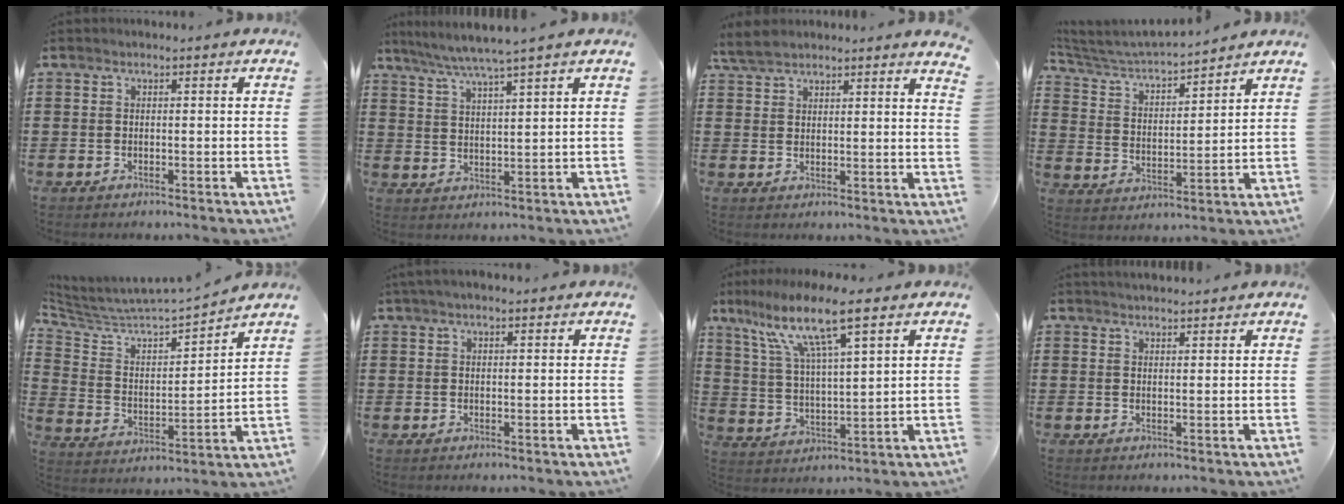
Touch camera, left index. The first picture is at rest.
{"total": 4.9, "force": [4.2, -0.9, 2.4], "torque": [-0.058, -0.019, 0.072]}
{"total": 4.9, "force": [4.6, 0.6, 1.6], "torque": [-0.047, -0.006, 0.086]}
{"total": 4.5, "force": [4.3, 0.5, 1.1], "torque": [-0.046, -0.033, 0.067]}
{"total": 5.0, "force": [4.7, 0.8, 1.5], "torque": [-0.060, -0.045, 0.071]}
{"total": 1.7, "force": [1.1, 0.4, 1.1], "torque": [-0.022, 0.005, 0.021]}
{"total": 11.4, "force": [7.6, 1.5, 8.4], "torque": [-0.181, -0.020, 0.128]}
{"total": 1.7, "force": [1.7, 0.0, 0.2], "torque": [-0.007, 0.000, 0.033]}